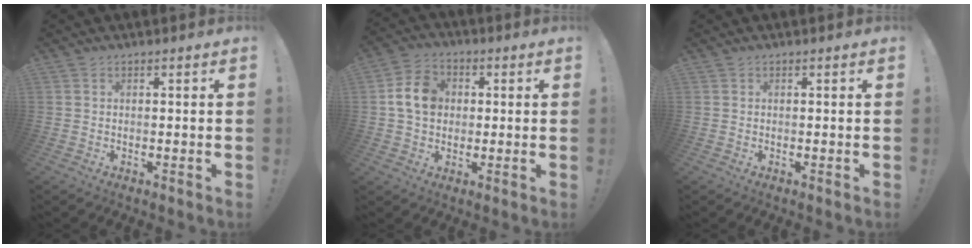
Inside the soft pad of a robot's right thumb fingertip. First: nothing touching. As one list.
[{"total": 10.3, "force": [1.5, 8.1, 6.1], "torque": [-0.093, 0.012, 0.032]}, {"total": 0.0}]